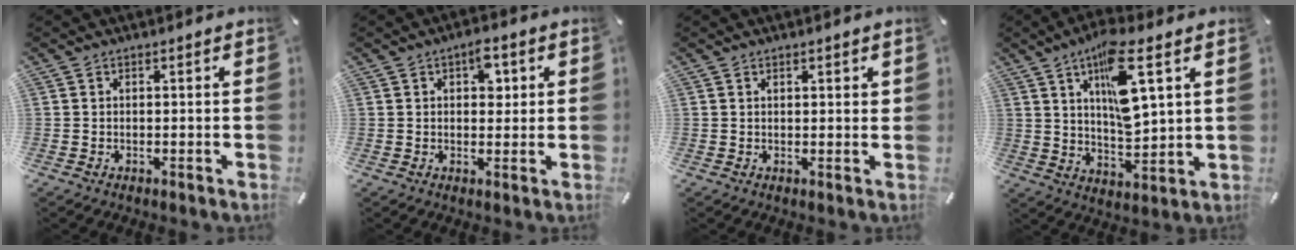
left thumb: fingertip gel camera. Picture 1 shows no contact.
{"total": 4.8, "force": [1.5, 2.9, 3.6], "torque": [-0.036, -0.008, 0.016]}
{"total": 1.4, "force": [0.9, 0.4, 1.0], "torque": [-0.012, -0.003, 0.014]}
{"total": 14.0, "force": [6.1, 4.6, 11.8], "torque": [-0.191, -0.019, 0.100]}